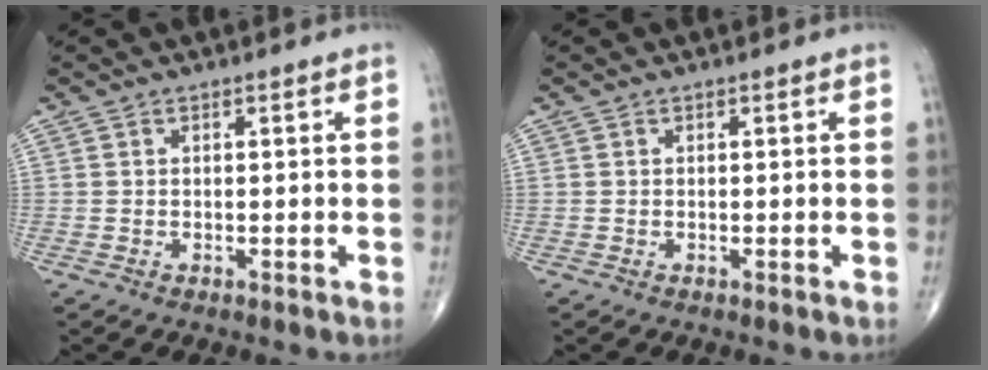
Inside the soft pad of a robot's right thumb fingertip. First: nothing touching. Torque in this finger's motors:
{"motor_torque": [0.00, 0.00, -0.03, -0.02, 0.00]}